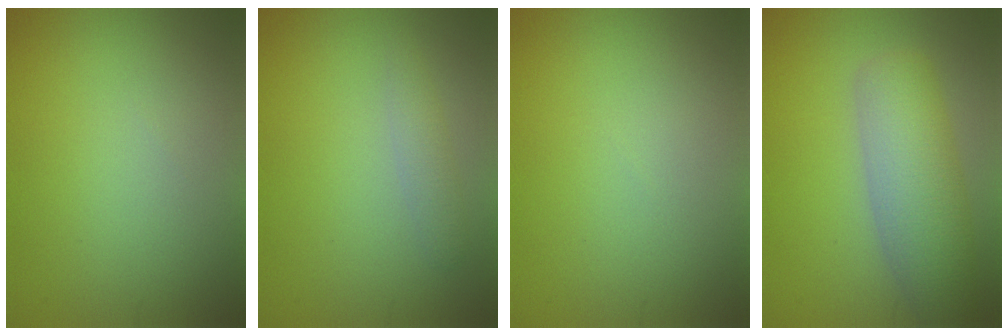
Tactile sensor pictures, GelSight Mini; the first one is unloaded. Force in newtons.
{"total": 1.4, "press": 1.4, "slide": 0.0}
{"total": 0.0}
{"total": 6.2, "press": 6.2, "slide": 0.4}